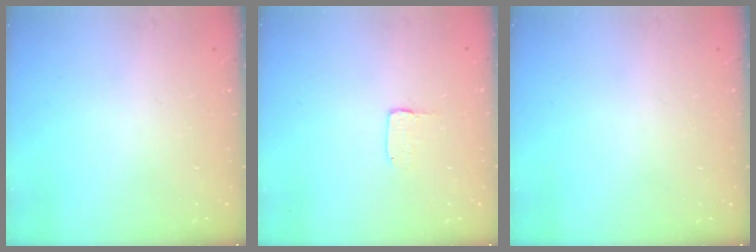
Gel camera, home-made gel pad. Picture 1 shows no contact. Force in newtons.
{"total": 2.0, "press": 2.0, "slide": 0.0}
{"total": 0.0}